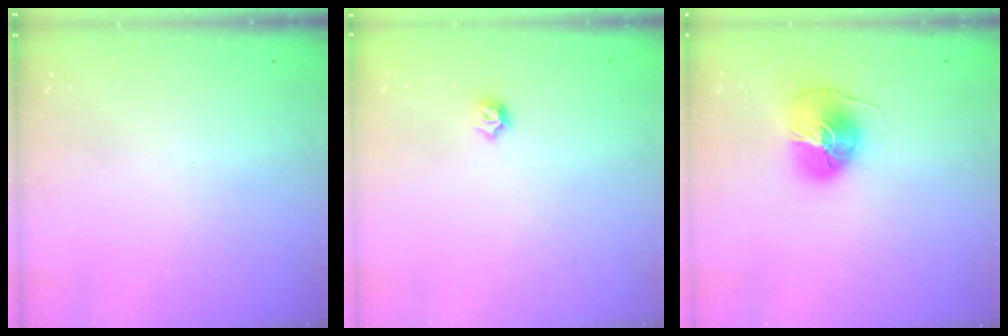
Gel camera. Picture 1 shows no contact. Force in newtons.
{"total": 3.7, "press": 3.6, "slide": 0.6}
{"total": 8.7, "press": 8.7, "slide": 0.6}